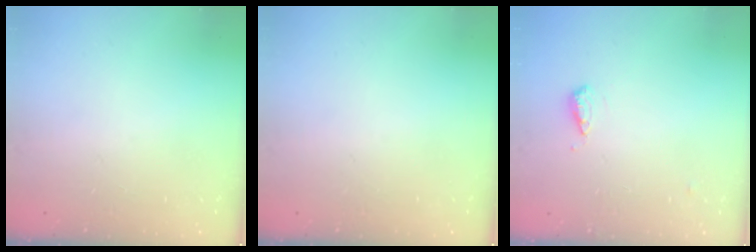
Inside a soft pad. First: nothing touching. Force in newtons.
{"total": 0.0}
{"total": 8.3, "press": 8.3, "slide": 0.9}